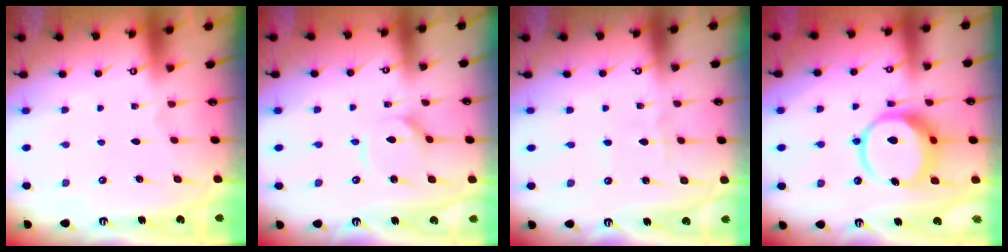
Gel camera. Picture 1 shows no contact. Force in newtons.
{"total": 5.4, "press": 5.4, "slide": 0.6}
{"total": 2.3, "press": 2.3, "slide": 0.3}
{"total": 13.6, "press": 13.5, "slide": 1.6}